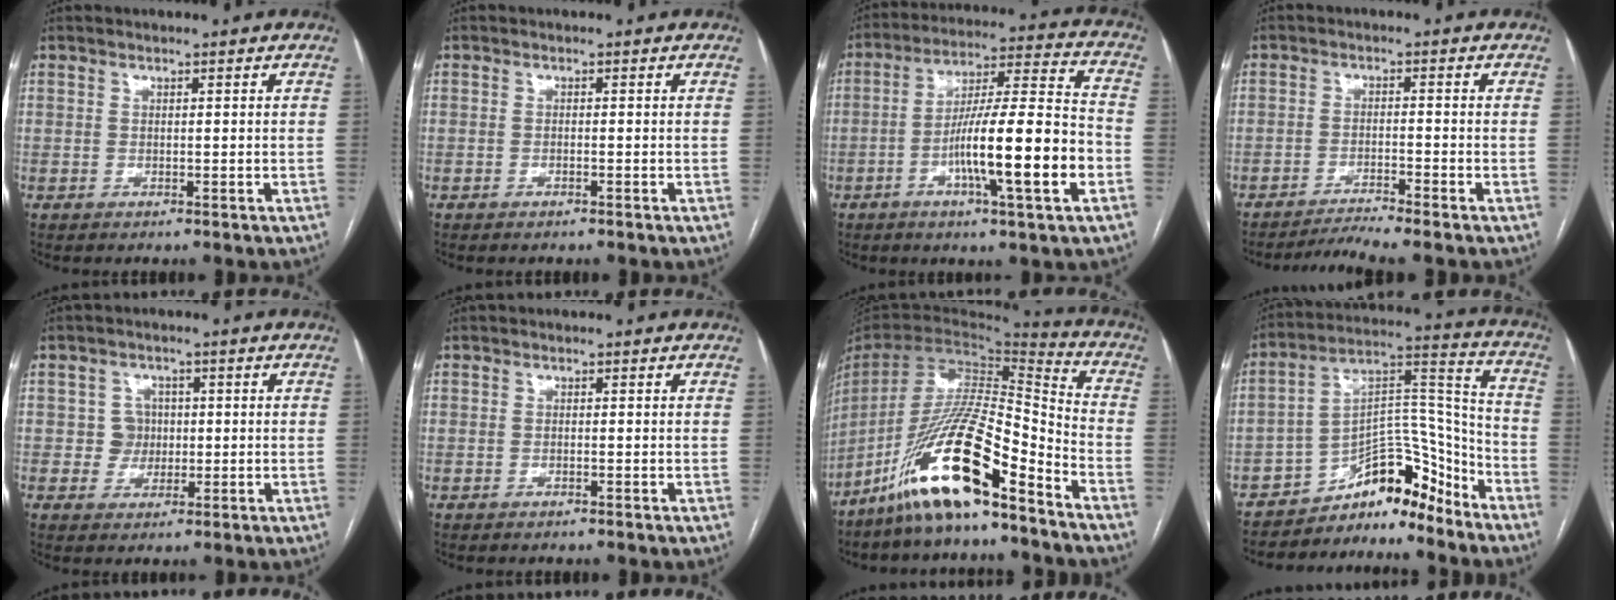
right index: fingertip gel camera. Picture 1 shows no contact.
{"total": 0.6, "force": [-0.5, 0.1, 0.3], "torque": [-0.008, 0.000, -0.006]}
{"total": 17.0, "force": [-5.2, 0.8, 16.1], "torque": [-0.270, 0.004, -0.084]}
{"total": 4.3, "force": [-3.8, -1.7, 1.0], "torque": [-0.024, -0.015, -0.070]}
{"total": 3.4, "force": [0.2, 3.4, 0.5], "torque": [0.003, 0.011, 0.005]}
{"total": 0.0}
{"total": 18.8, "force": [-12.7, 2.7, 13.5], "torque": [-0.283, -0.015, -0.236]}
{"total": 11.6, "force": [-10.0, 4.1, 4.3], "torque": [-0.055, 0.069, -0.165]}